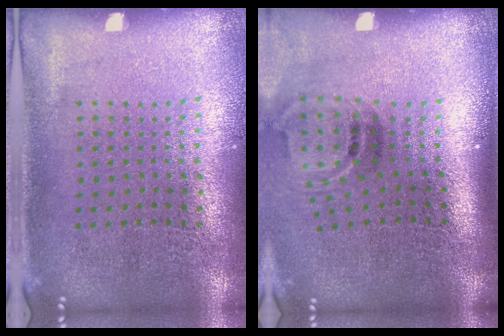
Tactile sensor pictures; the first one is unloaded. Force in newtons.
{"total": 1.9, "press": 1.2, "slide": 1.5}